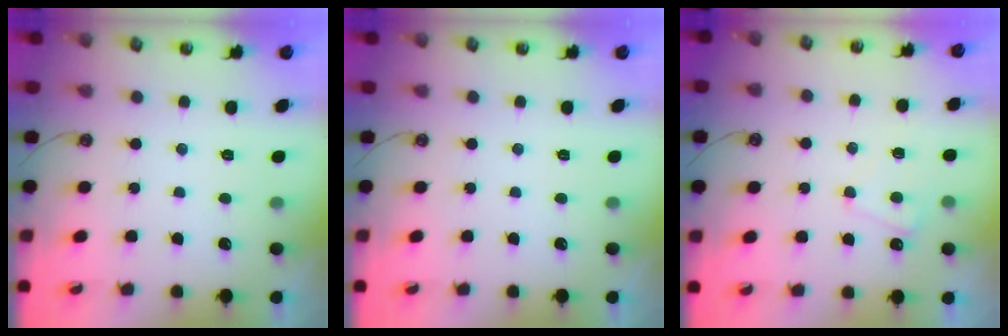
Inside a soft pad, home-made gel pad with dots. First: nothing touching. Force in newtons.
{"total": 0.0}
{"total": 0.5, "press": 0.1, "slide": 0.5}